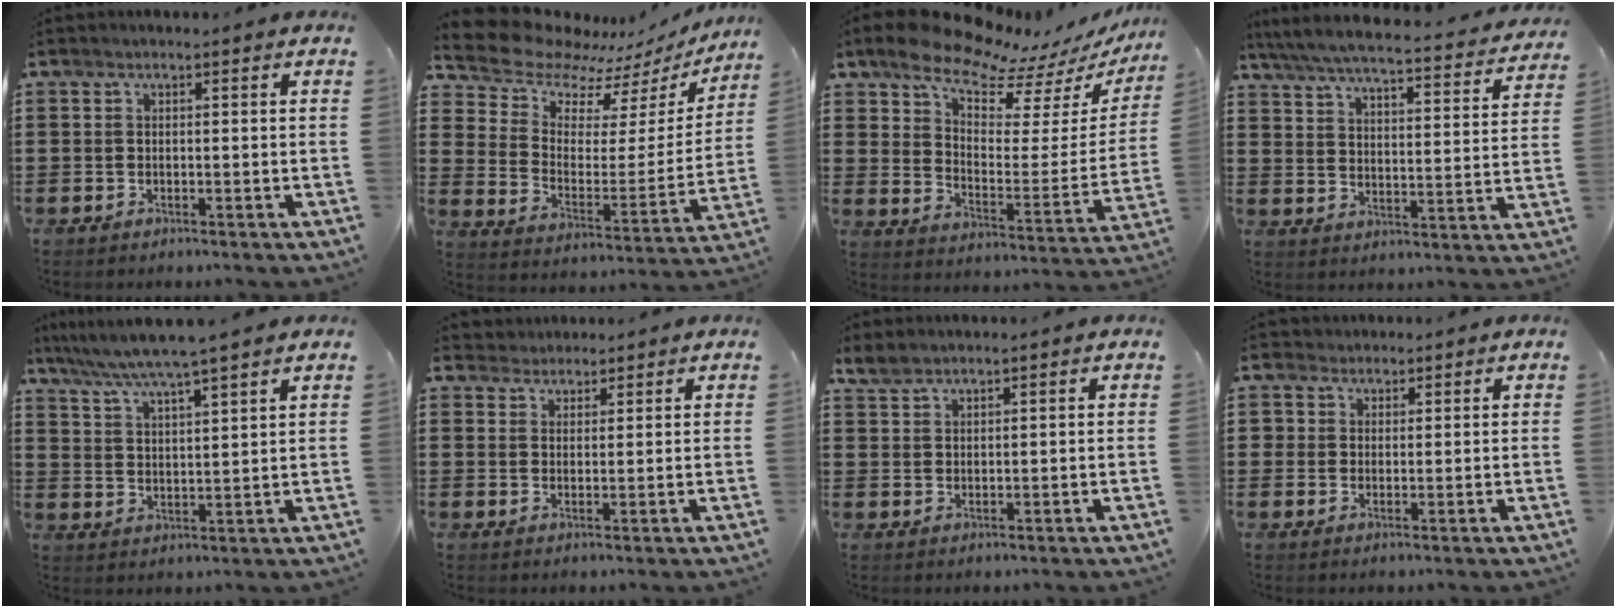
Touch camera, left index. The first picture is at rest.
{"total": 9.6, "force": [8.9, 3.1, 2.3], "torque": [-0.080, -0.070, 0.152]}
{"total": 9.7, "force": [8.7, 2.8, 3.2], "torque": [-0.087, -0.067, 0.150]}
{"total": 5.4, "force": [5.0, -0.1, 1.9], "torque": [-0.061, -0.040, 0.081]}
{"total": 5.6, "force": [5.0, -0.8, 2.5], "torque": [-0.065, -0.027, 0.085]}
{"total": 2.4, "force": [2.1, 1.0, -0.5], "torque": [-0.001, 0.005, 0.040]}
{"total": 2.3, "force": [2.1, 0.7, 0.7], "torque": [-0.020, 0.002, 0.041]}
{"total": 2.6, "force": [1.7, 2.0, -0.2], "torque": [-0.009, 0.011, 0.033]}